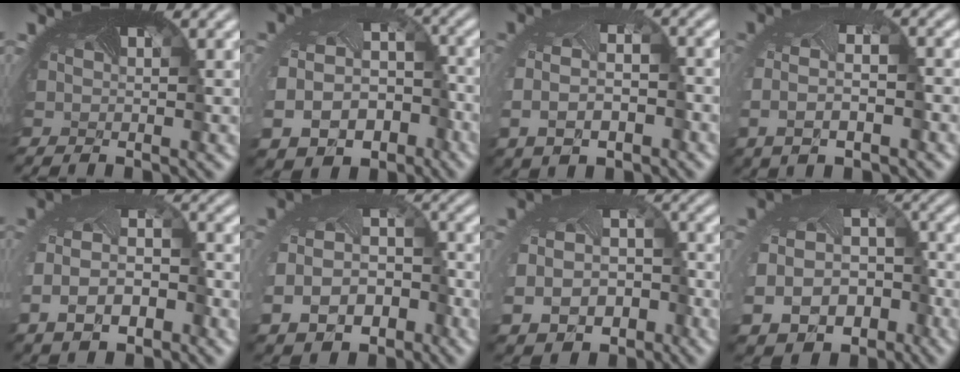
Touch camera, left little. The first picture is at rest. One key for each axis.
{"total": 12.4, "fx": -5.7, "fy": 9.2, "fz": 6.0, "tx": -0.116, "ty": -0.063, "tz": -0.065}
{"total": 5.8, "fx": -1.6, "fy": 3.6, "fz": 4.2, "tx": -0.093, "ty": -0.028, "tz": -0.013}
{"total": 4.8, "fx": -1.0, "fy": 2.4, "fz": 4.0, "tx": -0.083, "ty": -0.012, "tz": -0.007}
{"total": 6.0, "fx": -2.5, "fy": 3.5, "fz": 4.2, "tx": -0.096, "ty": -0.023, "tz": -0.040}
{"total": 8.2, "fx": -3.9, "fy": 5.7, "fz": 4.5, "tx": -0.093, "ty": -0.039, "tz": -0.044}
{"total": 10.1, "fx": -4.4, "fy": 7.5, "fz": 5.2, "tx": -0.106, "ty": -0.054, "tz": -0.049}
{"total": 13.8, "fx": -6.5, "fy": 10.3, "fz": 6.4, "tx": -0.124, "ty": -0.071, "tz": -0.074}